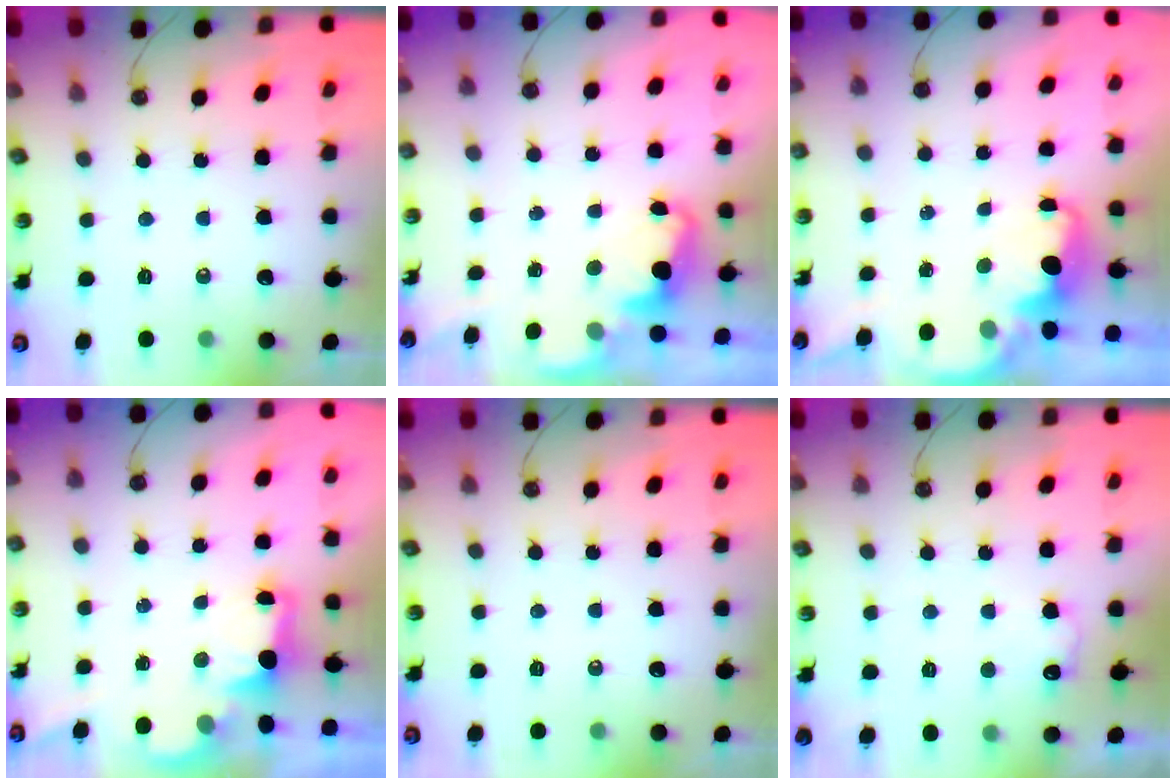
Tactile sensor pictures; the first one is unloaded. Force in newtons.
{"total": 2.3, "press": 2.2, "slide": 0.7}
{"total": 2.4, "press": 2.3, "slide": 0.7}
{"total": 2.3, "press": 2.2, "slide": 0.7}
{"total": 0.0}
{"total": 6.8, "press": 6.8, "slide": 0.6}